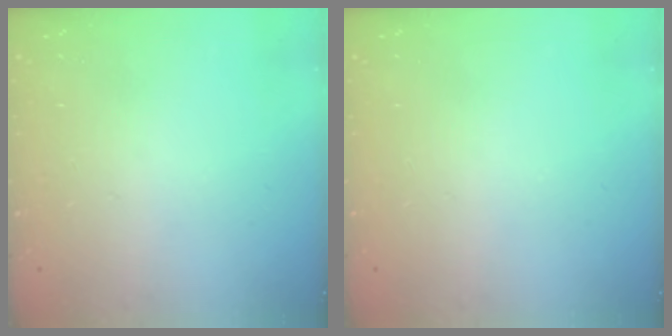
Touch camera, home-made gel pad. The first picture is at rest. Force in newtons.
{"total": 0.0}